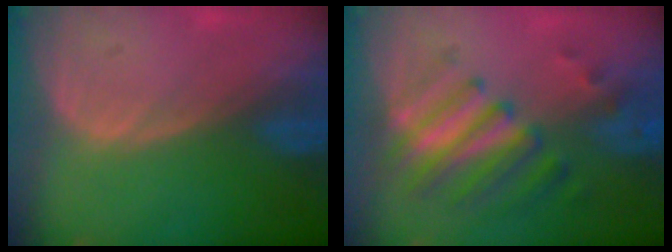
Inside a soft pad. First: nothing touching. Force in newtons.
{"total": 7.7, "press": 6.8, "slide": 3.5}